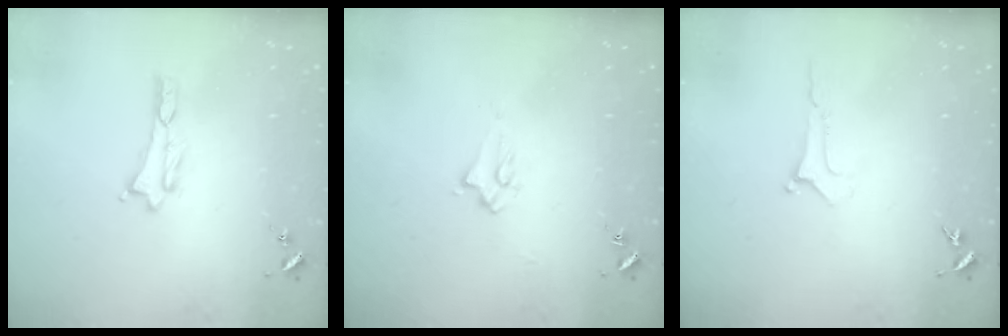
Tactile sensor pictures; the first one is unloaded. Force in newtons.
{"total": 1.9, "press": 1.9, "slide": 0.3}
{"total": 0.0}